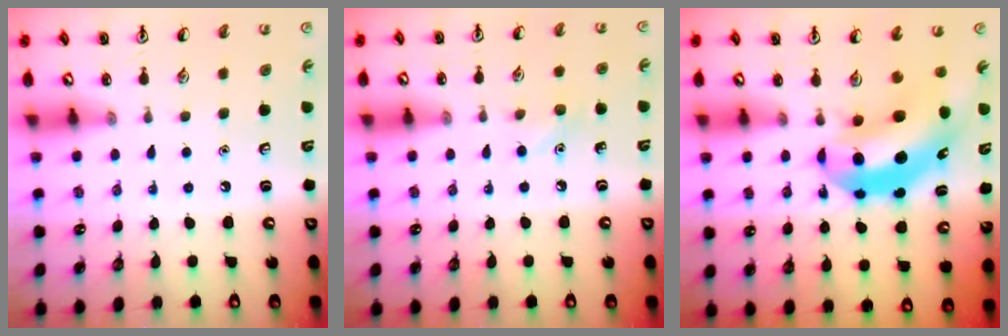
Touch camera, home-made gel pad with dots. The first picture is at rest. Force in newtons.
{"total": 4.9, "press": 4.6, "slide": 1.5}
{"total": 8.3, "press": 8.0, "slide": 2.3}